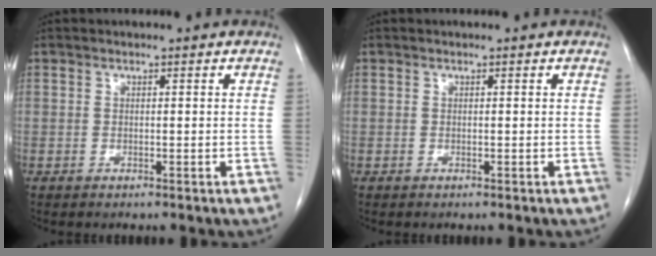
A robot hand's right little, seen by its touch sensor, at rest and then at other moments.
{"total": 0.0}